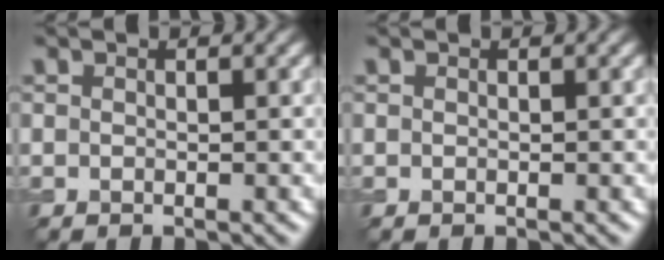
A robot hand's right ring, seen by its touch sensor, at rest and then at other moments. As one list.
[{"total": 0.0}]